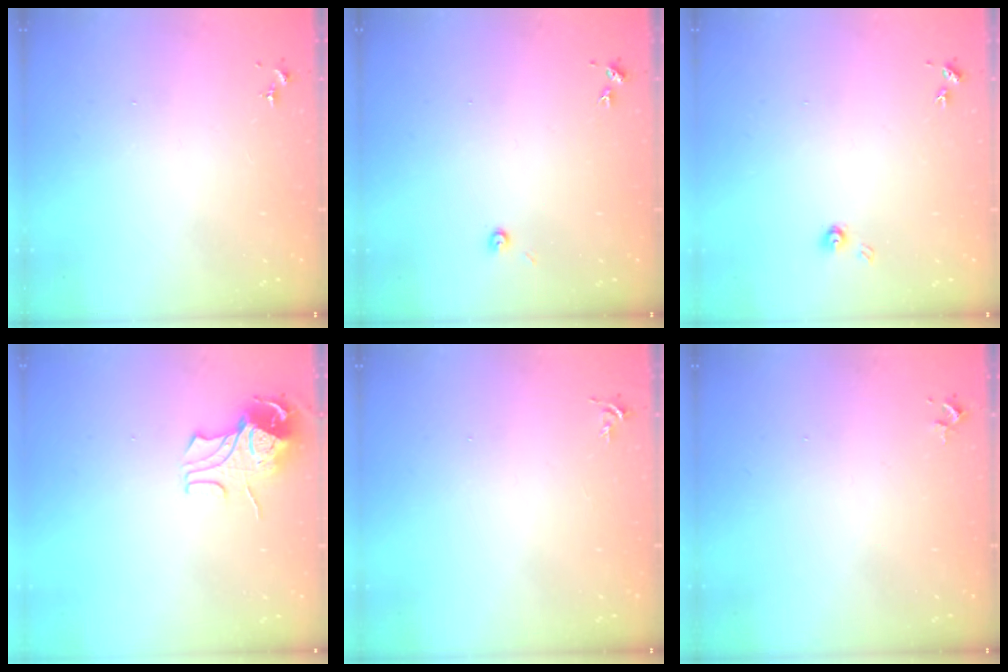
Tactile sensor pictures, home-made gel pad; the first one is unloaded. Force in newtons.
{"total": 3.2, "press": 3.2, "slide": 0.3}
{"total": 3.8, "press": 3.7, "slide": 0.2}
{"total": 9.0, "press": 8.9, "slide": 1.0}
{"total": 3.7, "press": 3.7, "slide": 0.5}
{"total": 2.4, "press": 2.4, "slide": 0.3}